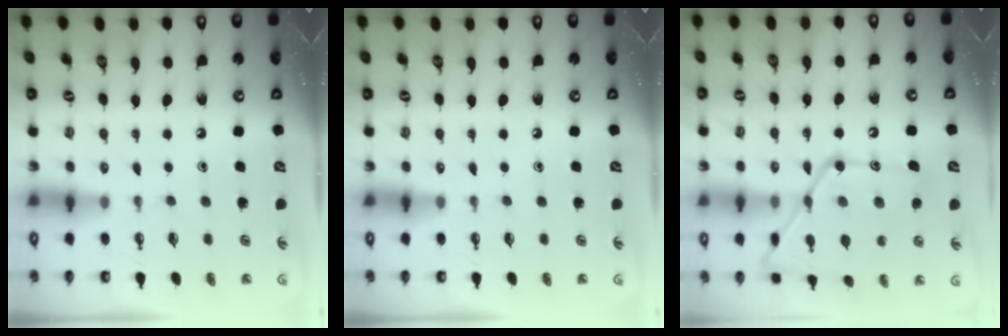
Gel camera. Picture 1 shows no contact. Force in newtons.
{"total": 0.0}
{"total": 19.7, "press": 19.7, "slide": 1.4}